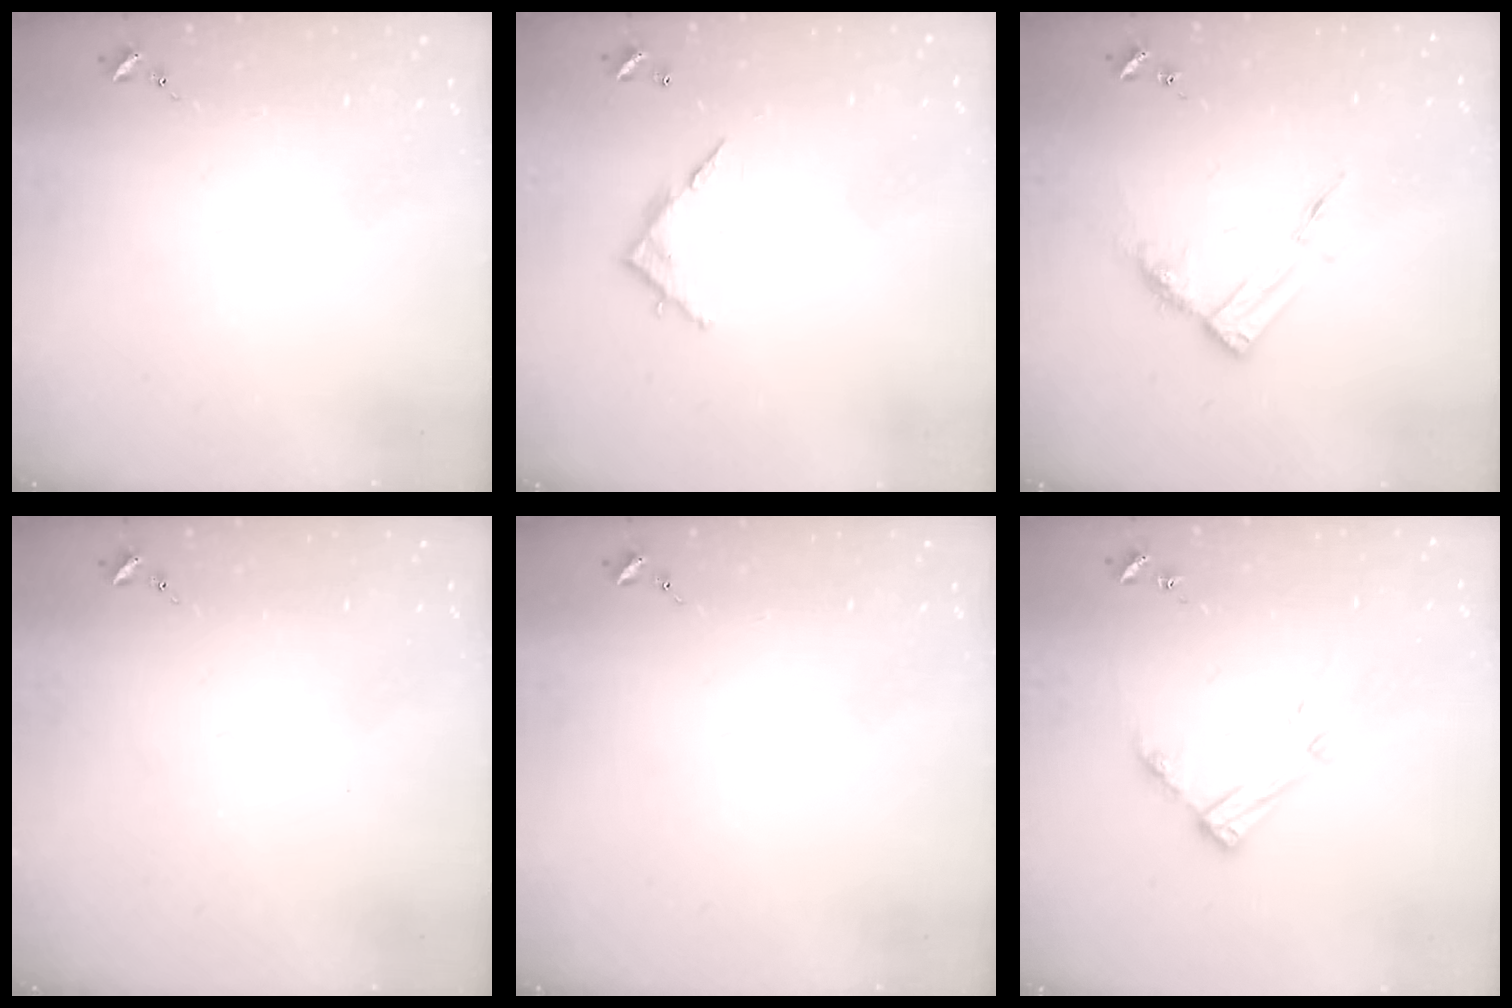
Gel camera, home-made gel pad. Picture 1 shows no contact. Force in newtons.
{"total": 5.7, "press": 5.7, "slide": 0.4}
{"total": 8.8, "press": 8.8, "slide": 0.6}
{"total": 0.0}
{"total": 0.0}
{"total": 11.0, "press": 11.0, "slide": 0.8}